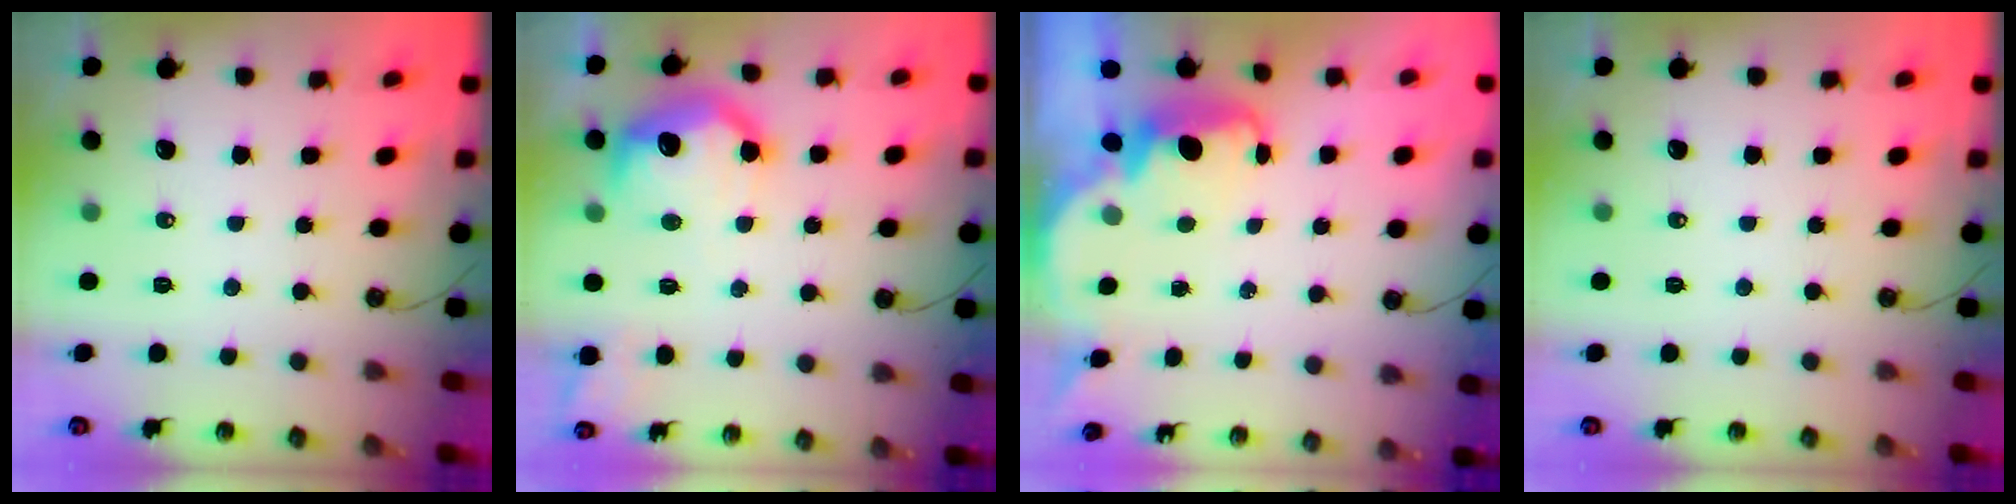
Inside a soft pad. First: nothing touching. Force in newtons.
{"total": 12.7, "press": 12.7, "slide": 1.1}
{"total": 2.4, "press": 2.4, "slide": 0.6}
{"total": 0.0}